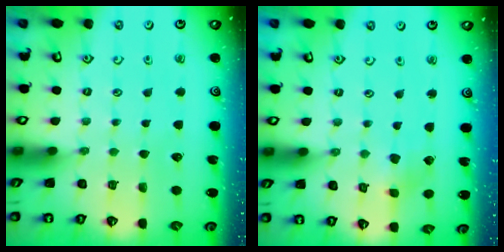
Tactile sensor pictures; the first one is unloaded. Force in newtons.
{"total": 3.0, "press": 3.0, "slide": 0.2}